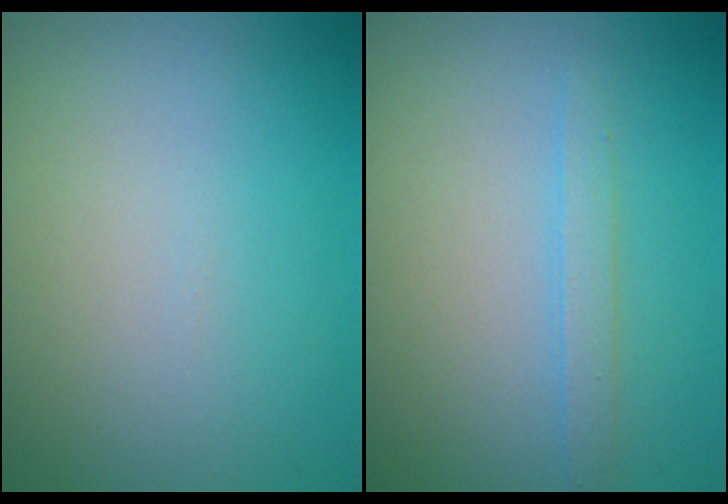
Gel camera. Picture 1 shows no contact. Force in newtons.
{"total": 1.4, "press": 1.4, "slide": 0.1}